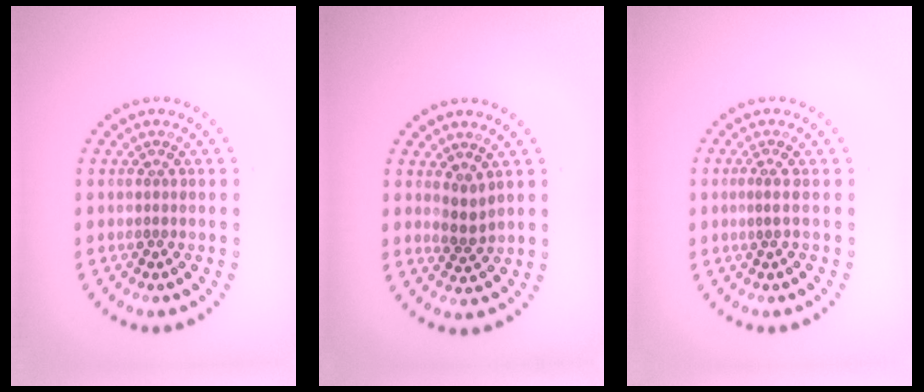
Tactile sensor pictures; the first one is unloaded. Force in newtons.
{"total": 1.8, "press": 1.4, "slide": 1.1}
{"total": 0.8, "press": 0.3, "slide": 0.8}